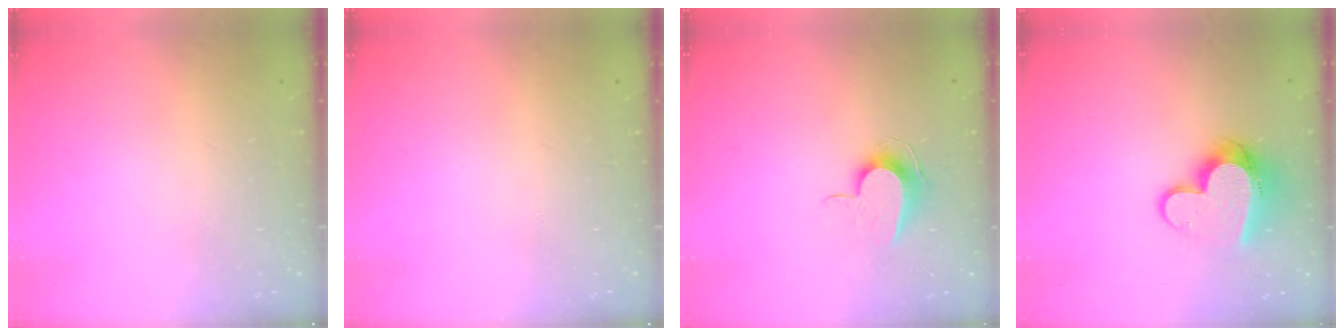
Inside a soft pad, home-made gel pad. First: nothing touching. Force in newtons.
{"total": 0.0}
{"total": 8.9, "press": 8.8, "slide": 0.5}
{"total": 12.6, "press": 12.6, "slide": 1.2}